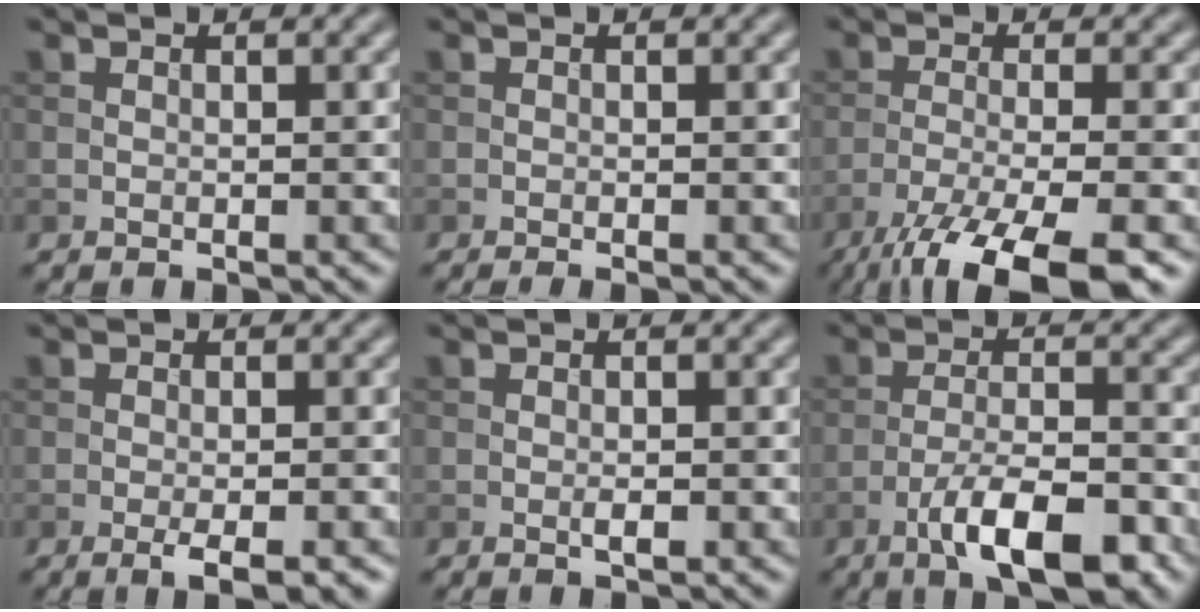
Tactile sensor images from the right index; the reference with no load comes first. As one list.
[{"total": 1.1, "force": [-0.5, 0.3, 0.9], "torque": [-0.010, -0.003, -0.011]}, {"total": 9.8, "force": [-6.3, 2.4, 7.1], "torque": [-0.118, -0.010, -0.119]}, {"total": 2.8, "force": [-1.4, 0.5, 2.4], "torque": [-0.040, -0.003, -0.023]}, {"total": 1.0, "force": [-0.3, 0.3, 0.9], "torque": [-0.017, -0.001, -0.005]}, {"total": 7.7, "force": [-4.4, 2.2, 5.9], "torque": [-0.101, 0.004, -0.076]}]